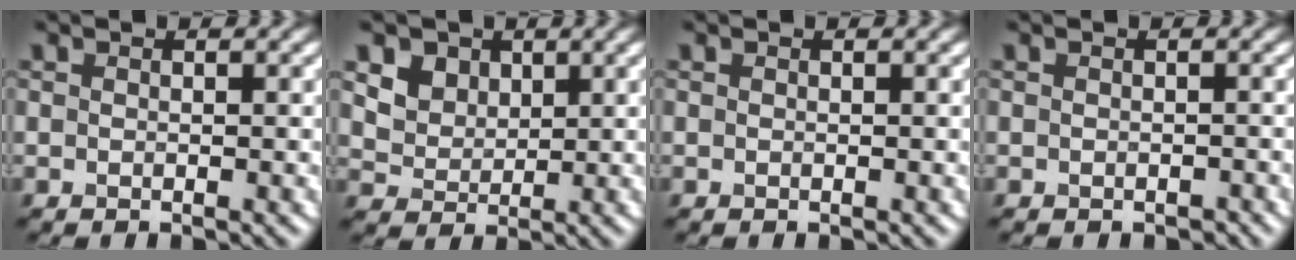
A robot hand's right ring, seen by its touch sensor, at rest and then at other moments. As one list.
[{"total": 6.0, "force": [3.2, 4.4, 2.5], "torque": [-0.069, 0.007, 0.062]}, {"total": 0.0}, {"total": 0.7, "force": [-0.6, 0.3, 0.2], "torque": [-0.002, -0.008, -0.007]}]